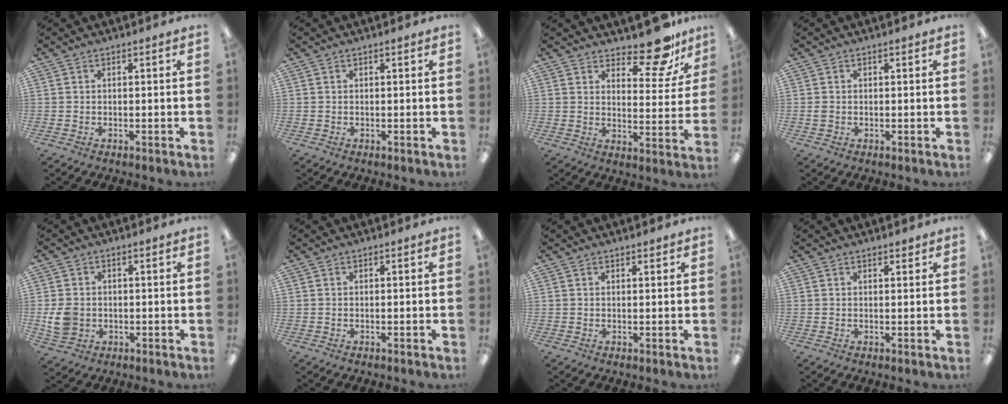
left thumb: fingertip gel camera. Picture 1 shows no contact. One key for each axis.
{"total": 0.0}
{"total": 12.3, "fx": 9.7, "fy": 4.3, "fz": 6.2, "tx": -0.072, "ty": -0.068, "tz": 0.167}
{"total": 1.0, "fx": 0.0, "fy": 0.8, "fz": 0.6, "tx": -0.011, "ty": 0.003, "tz": -0.001}
{"total": 6.3, "fx": -0.4, "fy": 5.3, "fz": 3.4, "tx": -0.064, "ty": 0.003, "tz": -0.007}
{"total": 0.0}
{"total": 0.9, "fx": 0.8, "fy": 0.3, "fz": 0.3, "tx": 0.001, "ty": -0.004, "tz": 0.014}
{"total": 1.1, "fx": 1.0, "fy": 0.4, "fz": 0.4, "tx": -0.001, "ty": -0.004, "tz": 0.017}